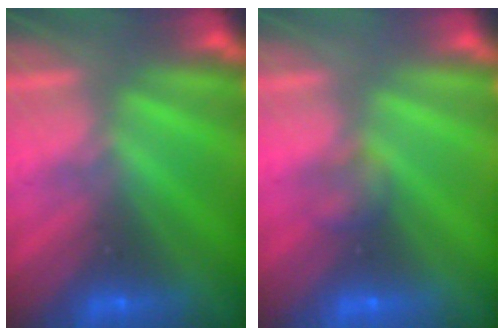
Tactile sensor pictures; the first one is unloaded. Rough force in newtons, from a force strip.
{"total": 1.2}